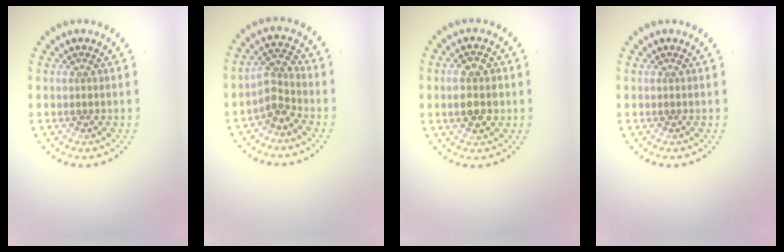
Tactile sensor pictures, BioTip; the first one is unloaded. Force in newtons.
{"total": 2.5, "press": 2.0, "slide": 1.6}
{"total": 3.7, "press": 3.7, "slide": 0.2}
{"total": 0.0}